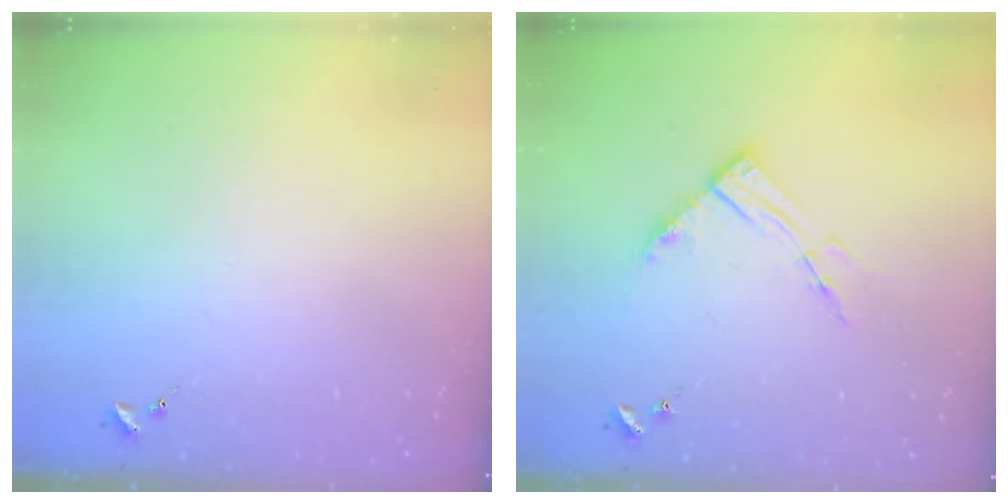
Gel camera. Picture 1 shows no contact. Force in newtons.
{"total": 8.9, "press": 8.9, "slide": 0.8}